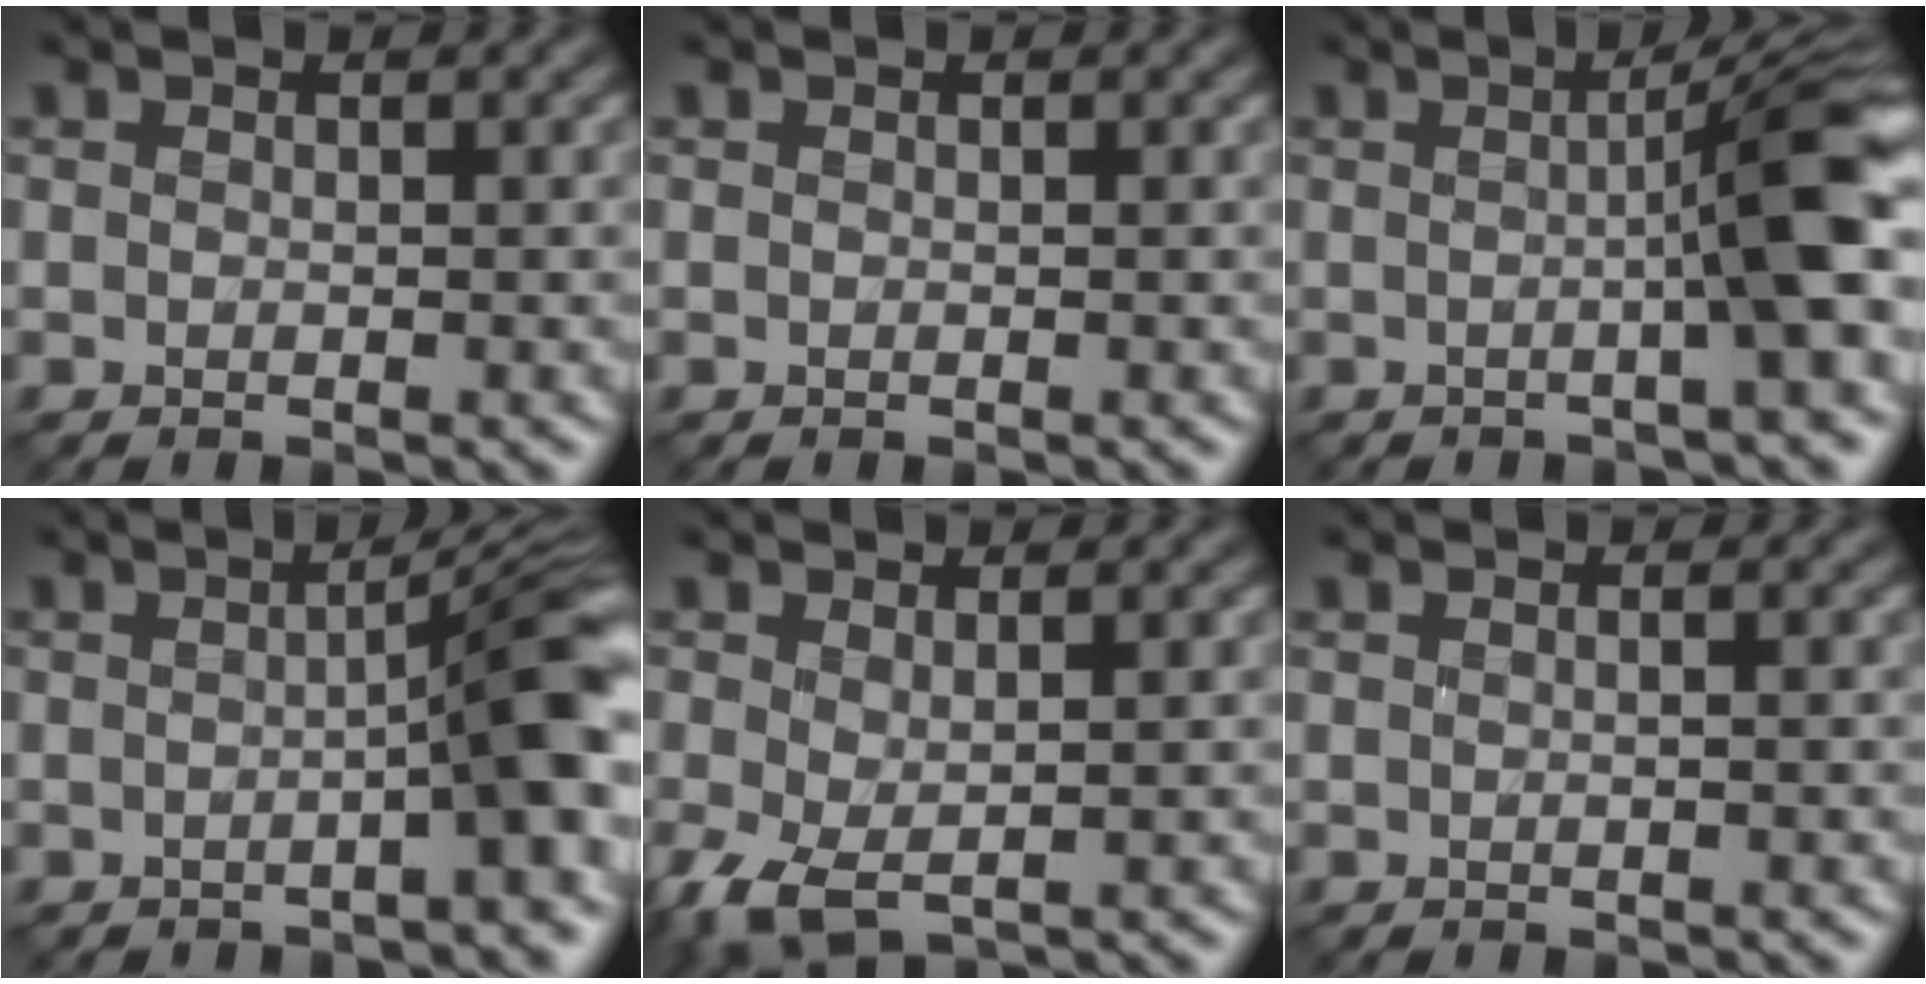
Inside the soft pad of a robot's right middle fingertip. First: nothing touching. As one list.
[{"total": 0.0}, {"total": 6.6, "force": [-0.2, 0.8, 6.6], "torque": [-0.078, 0.013, -0.010]}, {"total": 6.3, "force": [-1.0, 0.9, 6.2], "torque": [-0.067, 0.016, -0.019]}, {"total": 2.0, "force": [-0.4, 0.9, 1.8], "torque": [-0.054, -0.001, -0.008]}, {"total": 0.6, "force": [0.0, -0.2, 0.5], "torque": [-0.010, -0.008, 0.004]}]